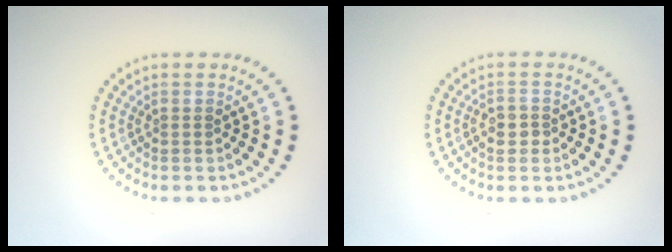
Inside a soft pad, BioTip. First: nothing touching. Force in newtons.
{"total": 1.4, "press": 1.4, "slide": 0.2}